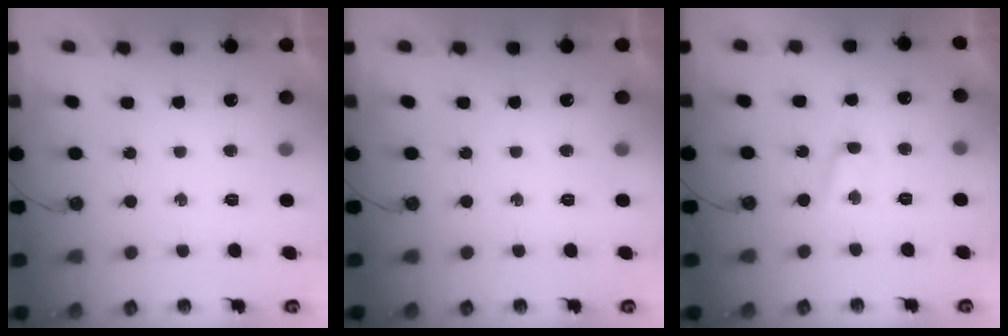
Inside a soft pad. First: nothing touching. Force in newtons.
{"total": 0.0}
{"total": 2.4, "press": 2.3, "slide": 0.4}